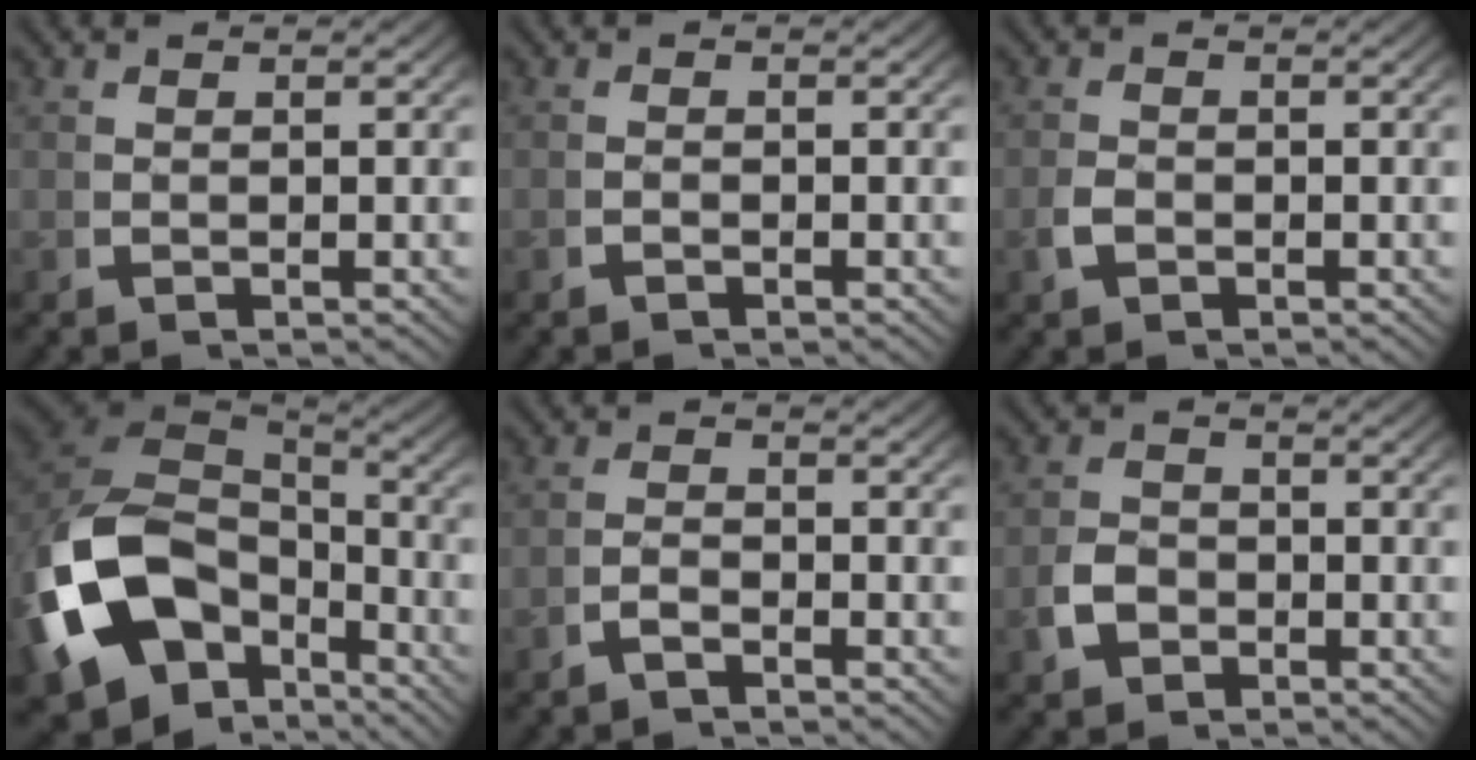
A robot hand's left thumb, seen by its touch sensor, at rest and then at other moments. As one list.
[{"total": 0.6, "force": [-0.6, 0.1, 0.1], "torque": [-0.001, -0.001, -0.012]}, {"total": 1.3, "force": [-0.6, 0.9, 0.7], "torque": [-0.025, -0.006, -0.011]}, {"total": 15.9, "force": [-2.4, 10.9, 11.3], "torque": [-0.284, -0.054, -0.014]}, {"total": 1.5, "force": [-1.3, 0.5, 0.6], "torque": [-0.009, -0.002, -0.028]}, {"total": 2.9, "force": [-1.2, 2.2, 1.3], "torque": [-0.034, -0.009, -0.019]}]